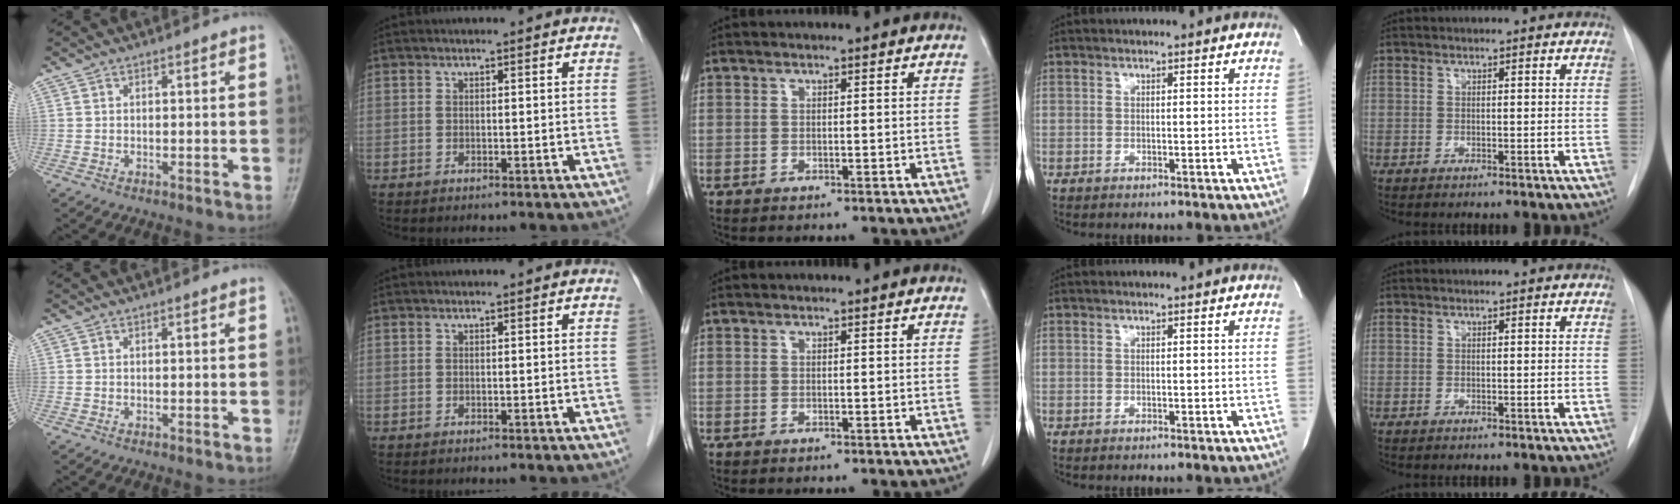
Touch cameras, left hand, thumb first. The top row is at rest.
{}